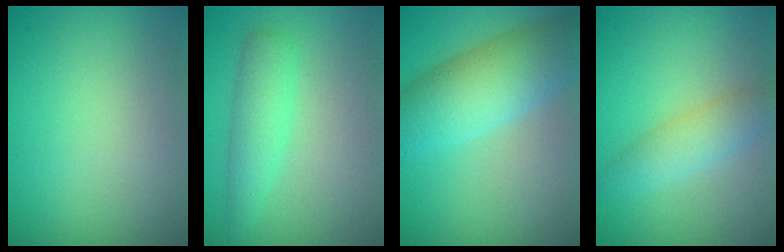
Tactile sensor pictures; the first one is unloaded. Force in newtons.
{"total": 2.9, "press": 2.9, "slide": 0.1}
{"total": 7.1, "press": 7.1, "slide": 0.2}
{"total": 2.9, "press": 2.9, "slide": 0.0}